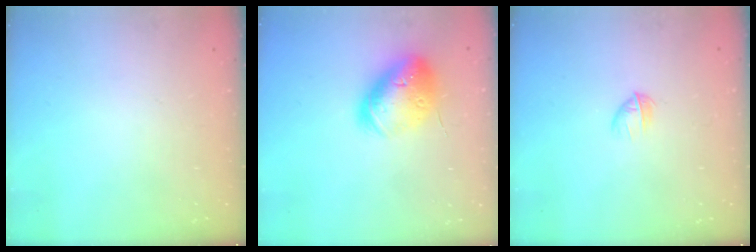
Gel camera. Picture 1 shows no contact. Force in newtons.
{"total": 19.2, "press": 18.9, "slide": 3.0}
{"total": 3.3, "press": 3.2, "slide": 1.0}